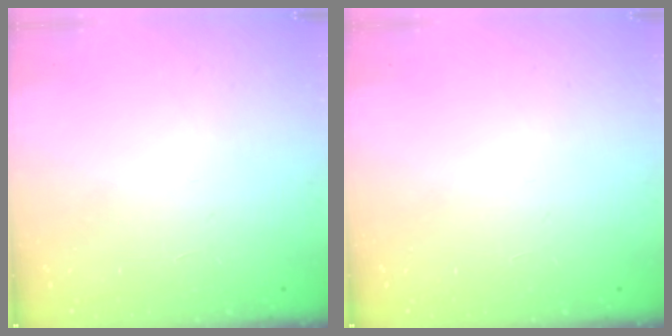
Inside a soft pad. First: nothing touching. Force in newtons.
{"total": 0.0}